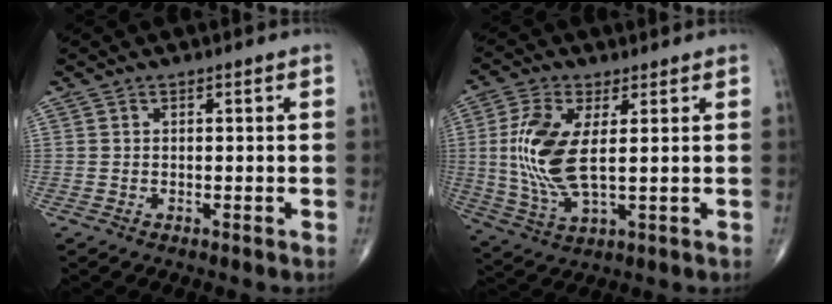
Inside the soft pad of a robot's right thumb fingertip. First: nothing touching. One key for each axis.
{"total": 10.2, "fx": 1.1, "fy": 3.6, "fz": 9.5, "tx": -0.228, "ty": -0.010, "tz": 0.025}